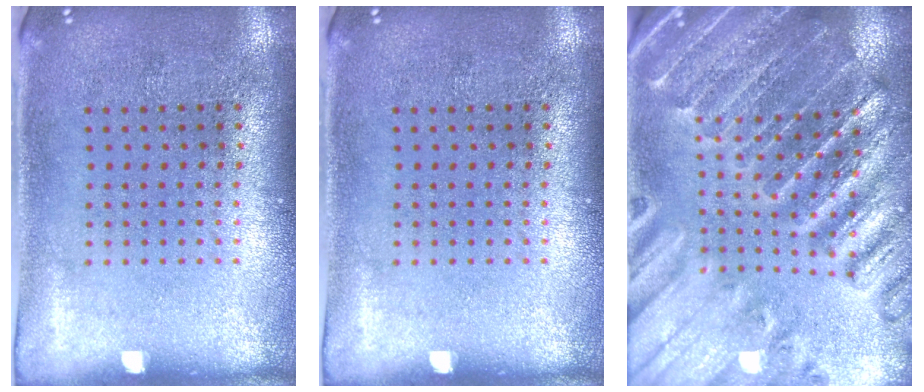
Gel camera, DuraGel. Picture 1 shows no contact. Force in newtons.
{"total": 0.0}
{"total": 2.8, "press": 2.8, "slide": 0.4}